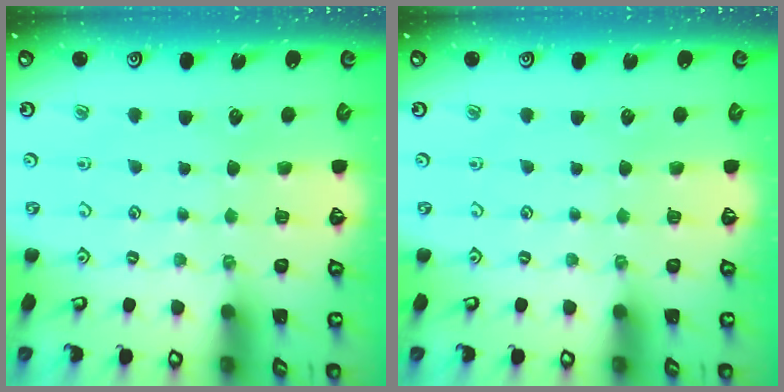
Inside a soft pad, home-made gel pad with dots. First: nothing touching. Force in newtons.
{"total": 0.0}